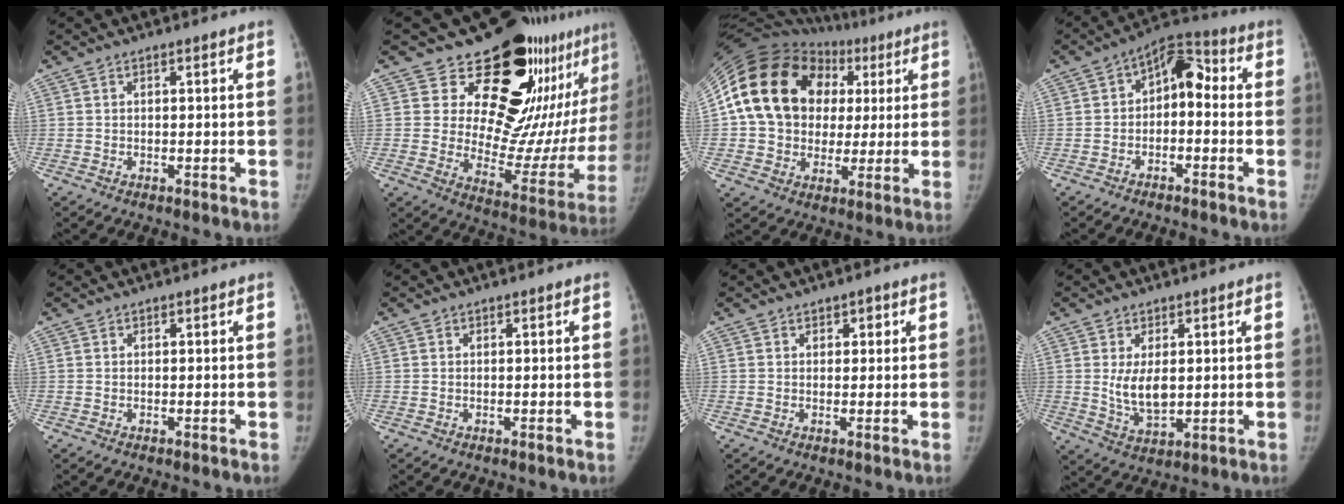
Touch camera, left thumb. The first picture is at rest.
{"total": 25.3, "force": [16.6, 11.9, 15.0], "torque": [-0.168, -0.104, 0.230]}
{"total": 23.8, "force": [5.2, 19.3, 13.0], "torque": [-0.220, 0.048, 0.096]}
{"total": 8.3, "force": [-0.6, 5.5, 6.2], "torque": [-0.062, 0.045, -0.026]}
{"total": 0.0}
{"total": 0.0}
{"total": 2.0, "force": [1.0, 1.5, 0.8], "torque": [0.009, -0.003, 0.010]}
{"total": 6.9, "force": [0.9, 4.1, 5.5], "torque": [-0.084, -0.018, 0.028]}